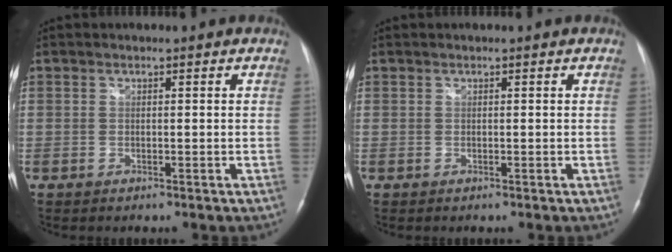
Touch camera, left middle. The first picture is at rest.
{"total": 0.0}